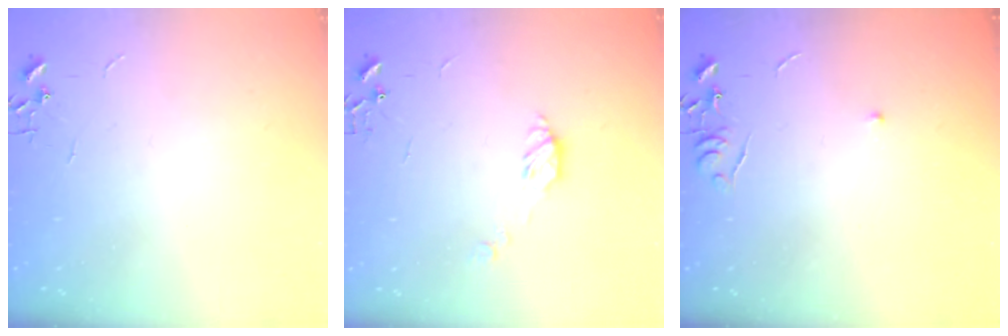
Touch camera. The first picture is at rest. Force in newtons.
{"total": 6.4, "press": 6.4, "slide": 0.3}
{"total": 4.9, "press": 4.8, "slide": 0.7}